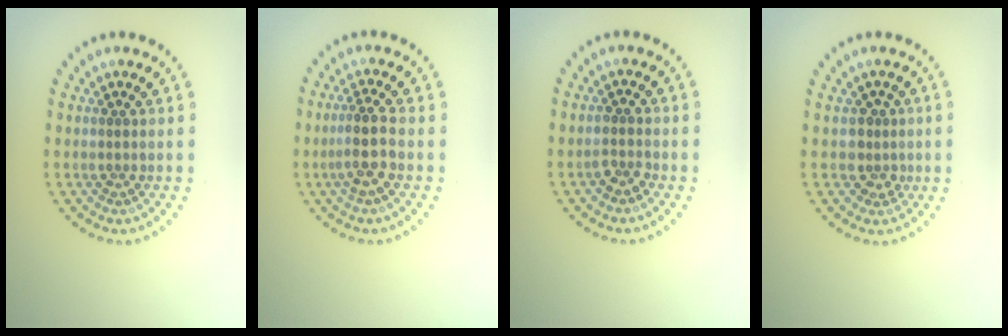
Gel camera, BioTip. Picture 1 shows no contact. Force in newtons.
{"total": 2.7, "press": 2.3, "slide": 1.4}
{"total": 1.2, "press": 1.1, "slide": 0.6}
{"total": 1.8, "press": 1.3, "slide": 1.2}